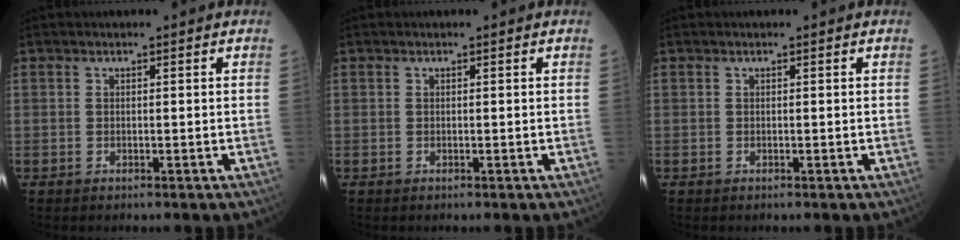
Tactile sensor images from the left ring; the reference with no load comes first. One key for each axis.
{"total": 0.0}
{"total": 0.0}